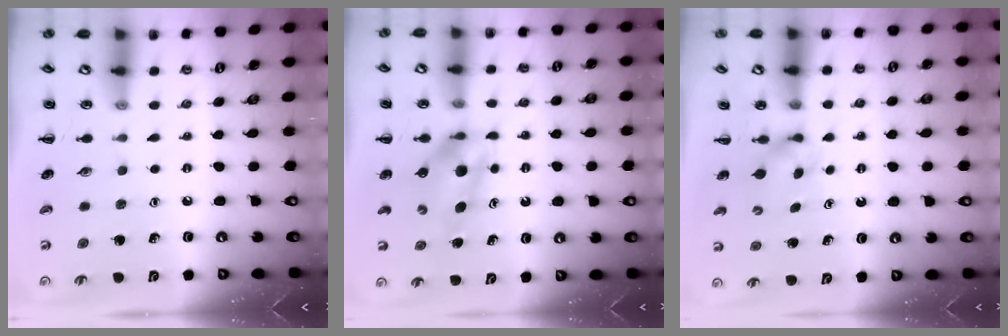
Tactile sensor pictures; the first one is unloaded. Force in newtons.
{"total": 5.8, "press": 5.8, "slide": 0.7}
{"total": 2.9, "press": 2.6, "slide": 1.3}